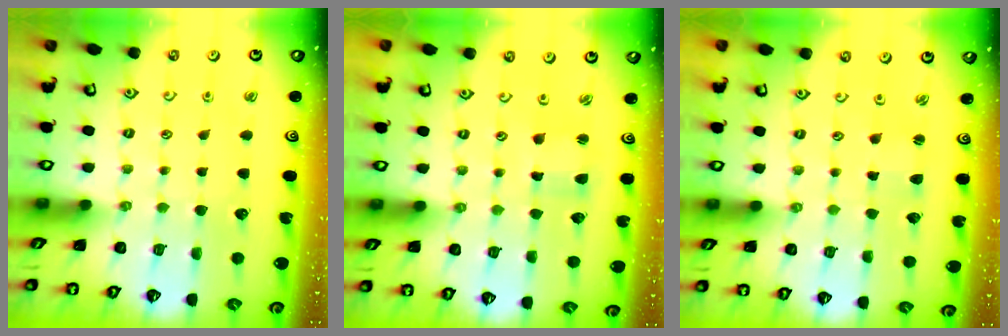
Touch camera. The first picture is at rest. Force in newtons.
{"total": 1.8, "press": 1.7, "slide": 0.4}
{"total": 1.9, "press": 1.9, "slide": 0.2}